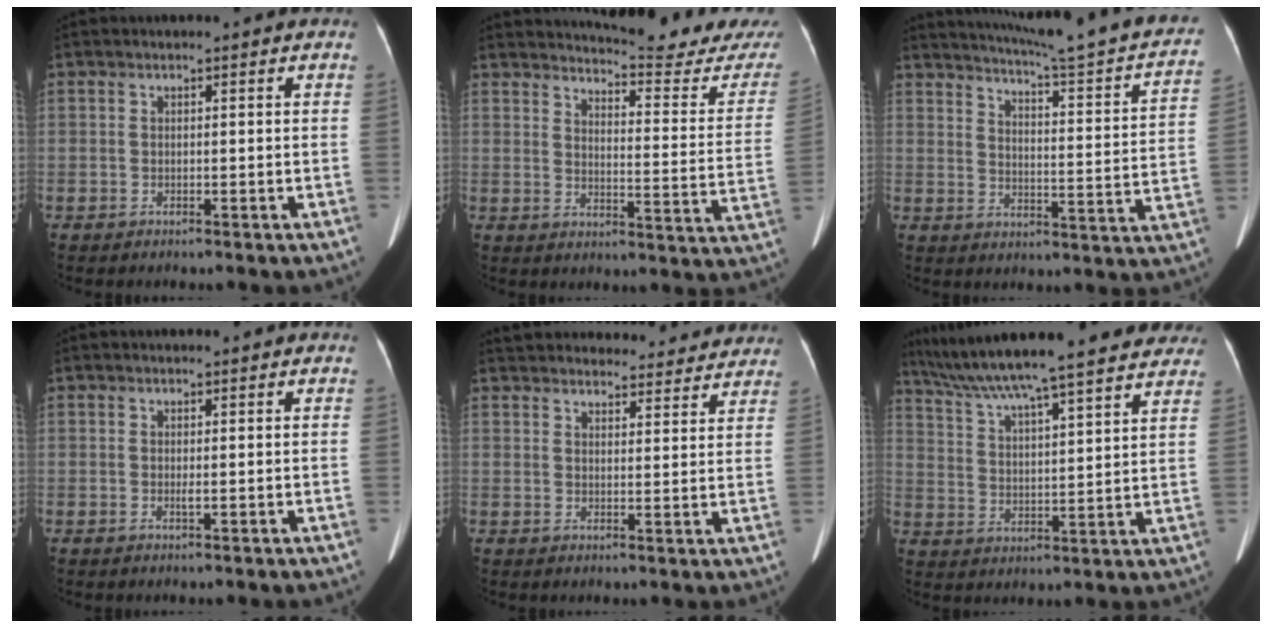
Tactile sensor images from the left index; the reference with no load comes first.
{"total": 20.2, "force": [19.6, 0.2, 5.0], "torque": [-0.074, -0.121, 0.224]}
{"total": 25.0, "force": [21.8, 1.0, 12.2], "torque": [-0.178, -0.055, 0.265]}
{"total": 0.6, "force": [0.1, 0.0, 0.6], "torque": [-0.017, 0.000, 0.002]}
{"total": 23.6, "force": [22.0, 6.1, 5.7], "torque": [-0.093, 0.014, 0.280]}
{"total": 27.2, "force": [23.8, 3.0, 12.8], "torque": [-0.211, 0.003, 0.324]}